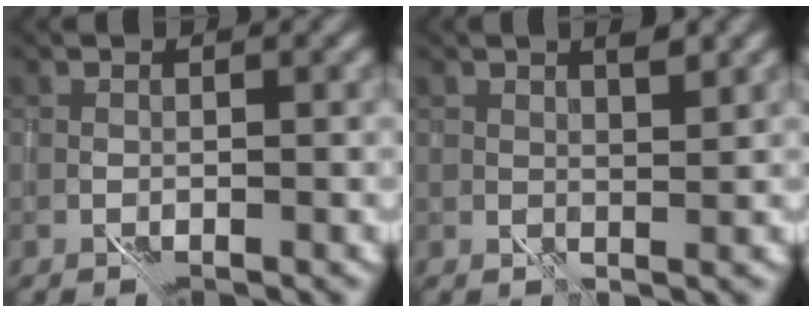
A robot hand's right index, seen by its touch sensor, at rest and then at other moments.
{"total": 2.4, "force": [2.2, -0.1, 0.9], "torque": [-0.009, 0.006, 0.039]}